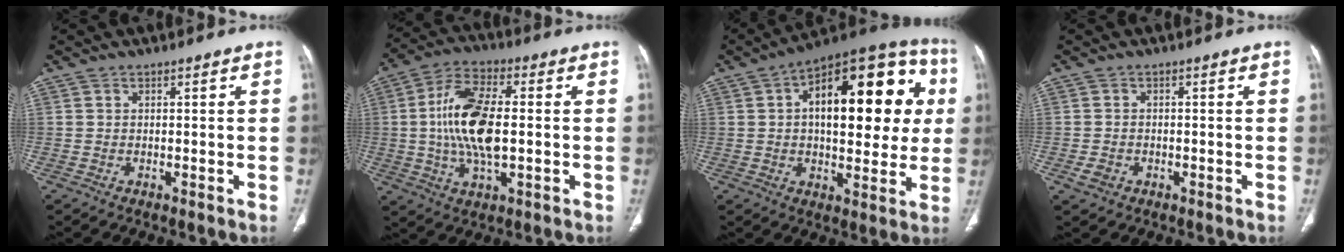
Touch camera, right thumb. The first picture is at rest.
{"total": 14.8, "force": [0.0, 6.7, 13.2], "torque": [-0.260, 0.008, -0.002]}
{"total": 25.9, "force": [4.9, 12.5, 22.2], "torque": [-0.274, 0.030, 0.061]}
{"total": 2.3, "force": [-0.9, 1.8, 1.1], "torque": [-0.017, 0.004, -0.012]}